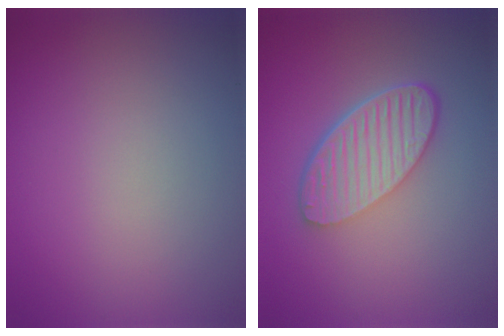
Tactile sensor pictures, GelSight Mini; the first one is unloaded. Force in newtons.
{"total": 5.9, "press": 4.2, "slide": 4.1}